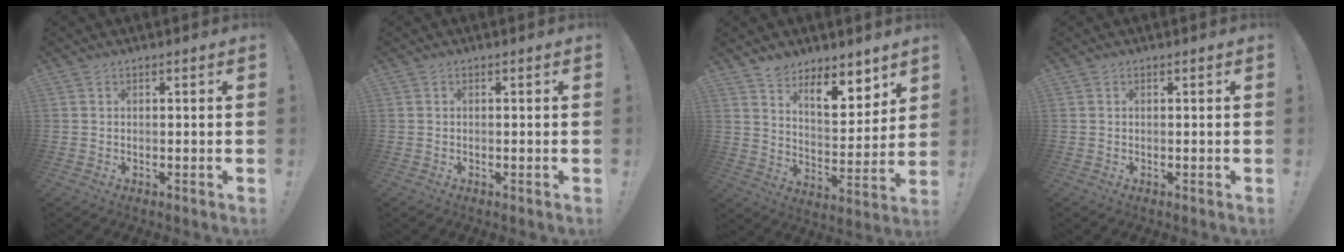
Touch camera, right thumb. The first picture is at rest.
{"total": 0.0}
{"total": 10.3, "force": [8.3, 4.0, 4.5], "torque": [-0.057, -0.069, 0.151]}
{"total": 0.0}